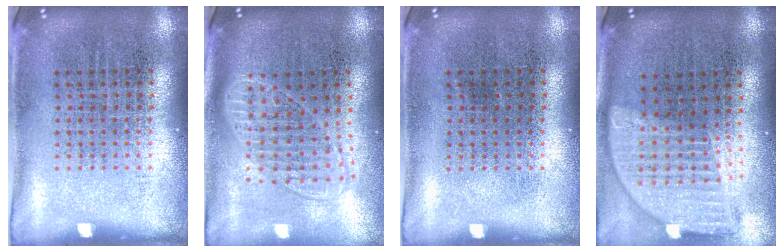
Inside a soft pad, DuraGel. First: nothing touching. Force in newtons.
{"total": 1.8, "press": 1.4, "slide": 1.0}
{"total": 0.0}
{"total": 1.9, "press": 1.5, "slide": 1.2}